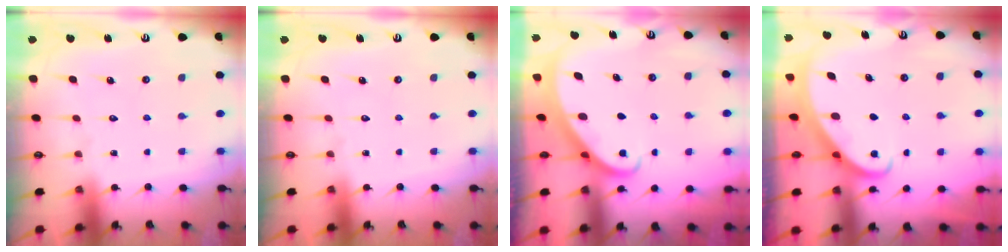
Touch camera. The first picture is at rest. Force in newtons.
{"total": 0.0}
{"total": 2.3, "press": 2.3, "slide": 0.3}
{"total": 2.0, "press": 2.0, "slide": 0.2}